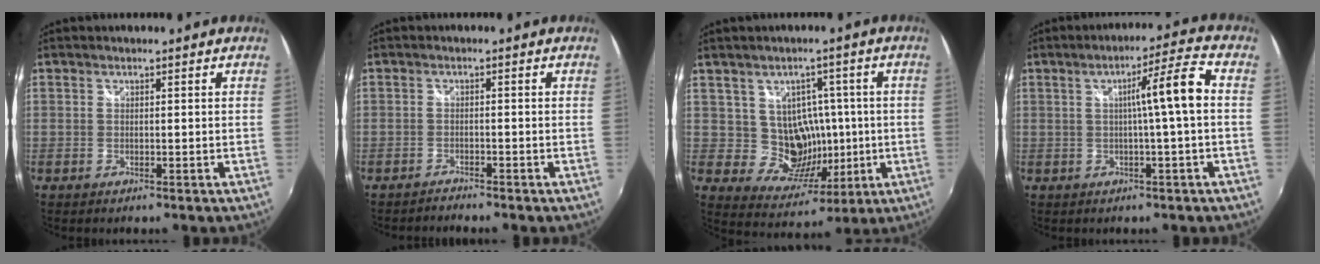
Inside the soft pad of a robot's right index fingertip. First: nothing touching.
{"total": 1.8, "force": [-1.7, 0.1, -0.2], "torque": [-0.004, -0.005, -0.033]}
{"total": 9.6, "force": [0.4, 9.1, 3.1], "torque": [-0.061, 0.008, 0.023]}
{"total": 7.4, "force": [0.0, -1.0, 7.3], "torque": [-0.104, 0.018, 0.007]}